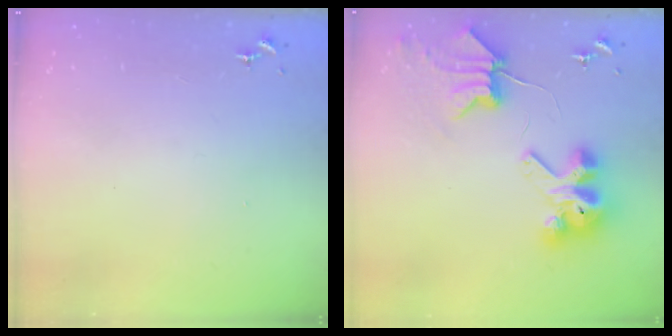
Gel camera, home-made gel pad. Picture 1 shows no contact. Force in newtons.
{"total": 9.1, "press": 9.1, "slide": 1.1}